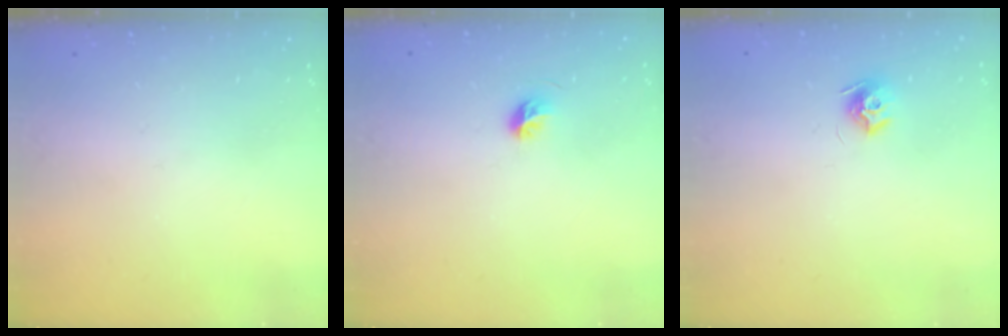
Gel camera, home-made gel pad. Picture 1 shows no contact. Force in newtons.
{"total": 5.3, "press": 5.2, "slide": 1.0}
{"total": 7.8, "press": 7.8, "slide": 0.2}